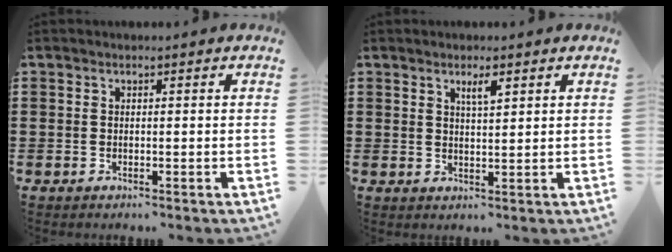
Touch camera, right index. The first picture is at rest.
{"total": 2.3, "force": [1.4, 0.4, 1.8], "torque": [-0.028, -0.002, 0.021]}